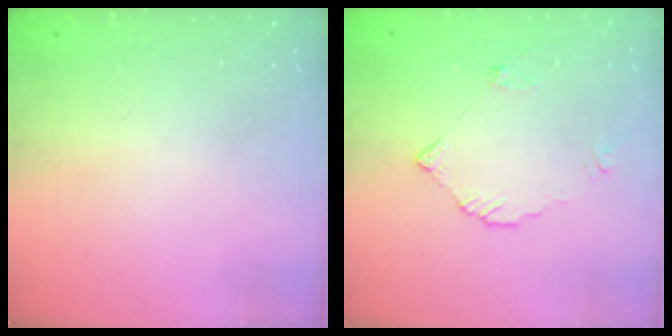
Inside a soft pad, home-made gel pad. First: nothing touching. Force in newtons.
{"total": 3.0, "press": 3.0, "slide": 0.2}